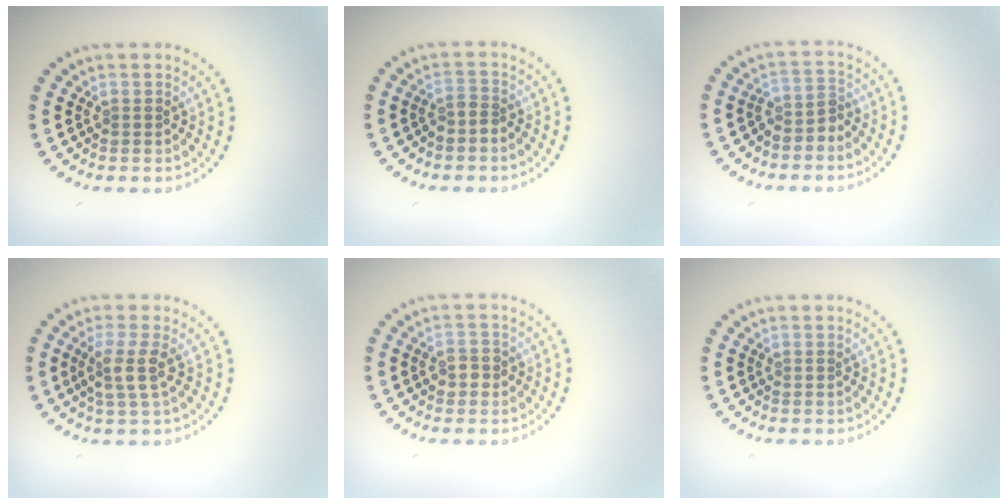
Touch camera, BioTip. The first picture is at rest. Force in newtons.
{"total": 1.5, "press": 1.1, "slide": 0.9}
{"total": 2.0, "press": 1.6, "slide": 1.2}
{"total": 2.6, "press": 2.1, "slide": 1.5}
{"total": 1.6, "press": 1.6, "slide": 0.2}
{"total": 0.0}